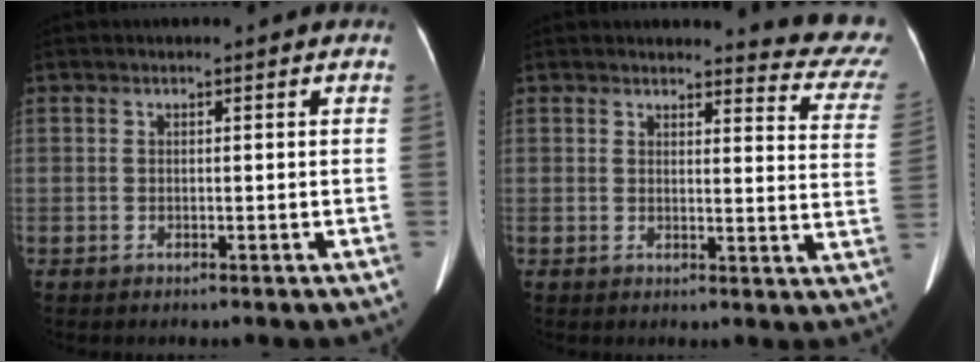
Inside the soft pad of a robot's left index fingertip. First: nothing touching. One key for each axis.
{"total": 10.9, "fx": 10.6, "fy": 1.1, "fz": 2.0, "tx": 0.004, "ty": -0.087, "tz": 0.082}